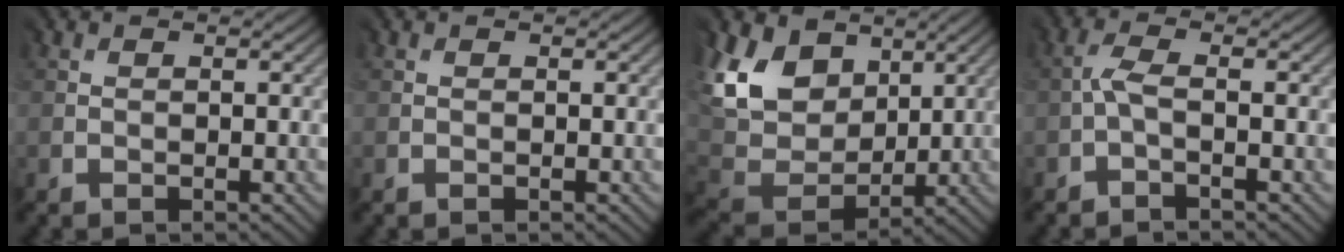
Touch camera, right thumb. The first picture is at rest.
{"total": 0.0}
{"total": 11.3, "force": [6.0, 8.1, 5.1], "torque": [-0.152, 0.017, 0.105]}
{"total": 1.8, "force": [-1.0, 0.1, 1.5], "torque": [-0.043, 0.007, -0.024]}